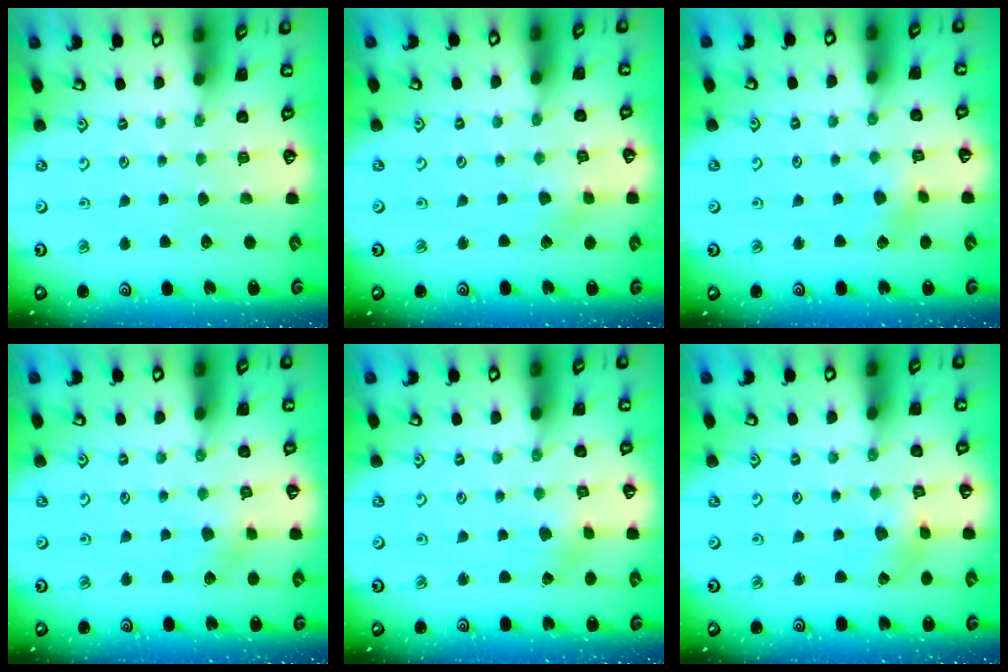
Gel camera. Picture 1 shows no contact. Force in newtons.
{"total": 2.6, "press": 2.6, "slide": 0.5}
{"total": 3.5, "press": 3.5, "slide": 0.4}
{"total": 4.5, "press": 4.5, "slide": 0.4}
{"total": 2.2, "press": 2.2, "slide": 0.4}
{"total": 1.4, "press": 1.4, "slide": 0.2}